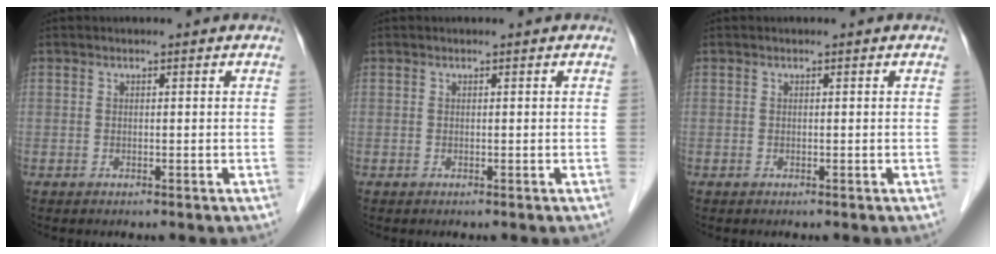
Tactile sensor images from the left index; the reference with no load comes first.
{"total": 0.0}
{"total": 0.0}